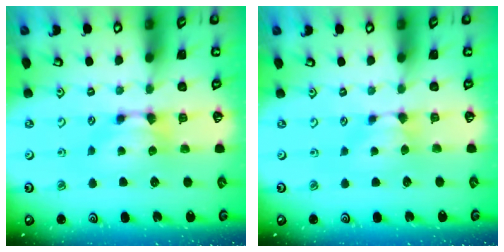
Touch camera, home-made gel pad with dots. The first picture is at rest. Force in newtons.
{"total": 1.1, "press": 0.7, "slide": 0.8}